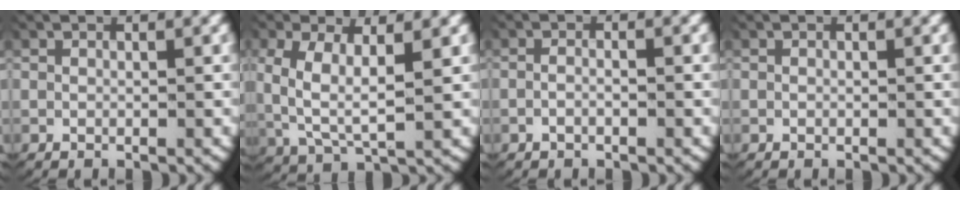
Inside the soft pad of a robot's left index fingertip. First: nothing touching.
{"total": 5.5, "force": [0.8, 3.2, 4.3], "torque": [-0.104, -0.017, 0.026]}
{"total": 1.2, "force": [-0.7, 0.3, 0.9], "torque": [-0.022, -0.002, -0.013]}
{"total": 0.0}